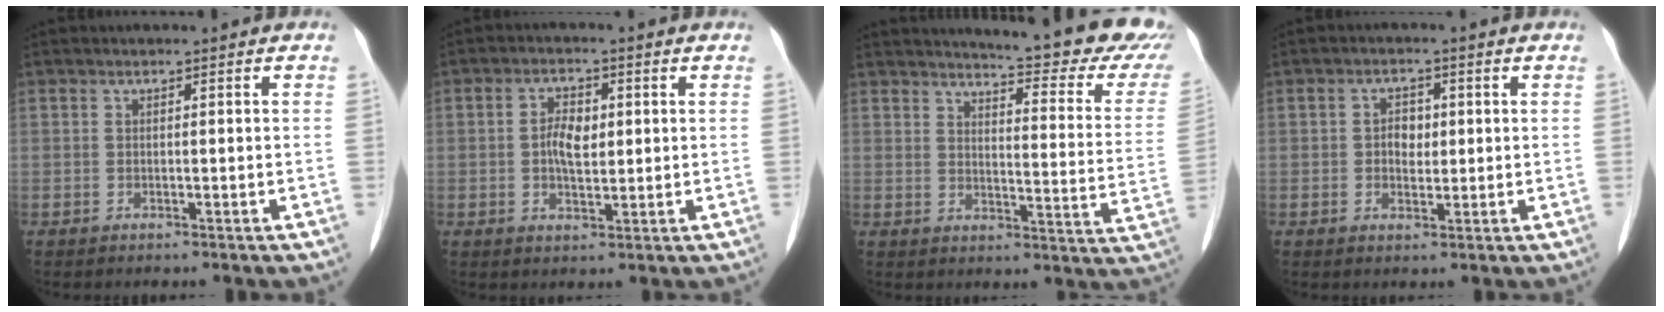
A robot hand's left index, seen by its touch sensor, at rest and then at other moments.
{"total": 4.5, "force": [0.5, 2.3, 3.8], "torque": [-0.078, 0.006, 0.008]}
{"total": 19.6, "force": [17.7, 2.2, 8.2], "torque": [-0.096, -0.083, 0.192]}
{"total": 3.1, "force": [0.3, 2.2, 2.2], "torque": [-0.035, 0.007, 0.006]}